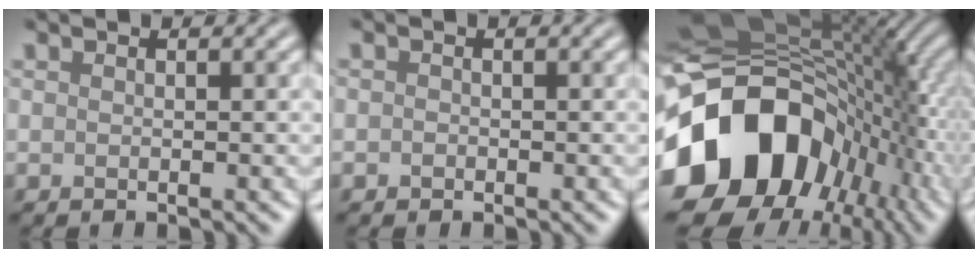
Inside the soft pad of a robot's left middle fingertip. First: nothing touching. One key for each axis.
{"total": 0.5, "fx": -0.2, "fy": 0.4, "fz": 0.1, "tx": 0.002, "ty": 0.000, "tz": -0.007}
{"total": 17.6, "fx": -4.8, "fy": 13.6, "fz": 10.0, "tx": -0.194, "ty": -0.021, "tz": -0.079}